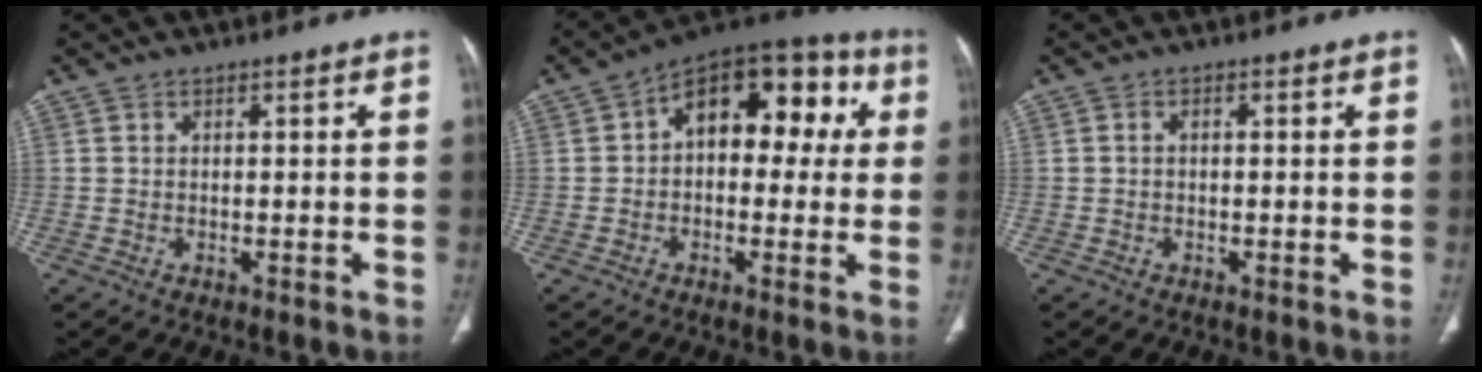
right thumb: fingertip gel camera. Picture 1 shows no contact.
{"total": 16.3, "force": [3.0, 9.9, 12.6], "torque": [-0.121, 0.047, 0.030]}
{"total": 0.7, "force": [0.0, 0.4, 0.6], "torque": [-0.009, 0.004, -0.002]}